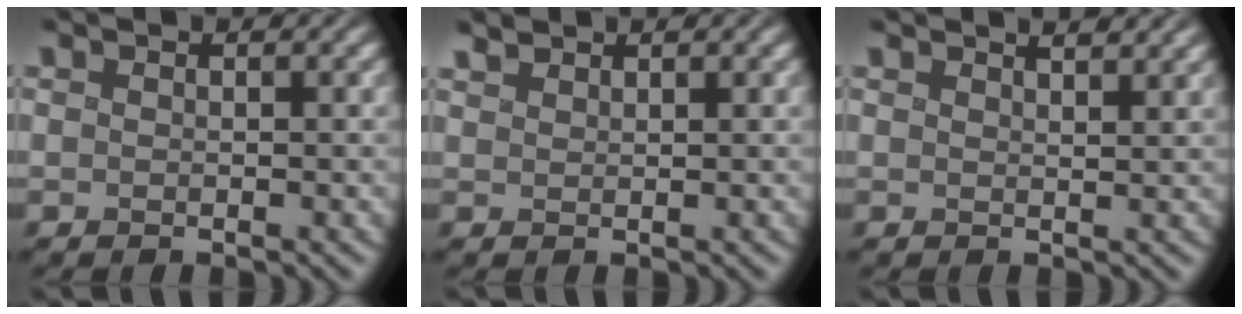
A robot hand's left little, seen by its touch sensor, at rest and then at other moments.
{"total": 1.1, "force": [1.1, 0.0, 0.0], "torque": [0.000, 0.006, 0.023]}
{"total": 2.4, "force": [2.1, 0.5, 1.1], "torque": [0.000, 0.007, 0.016]}